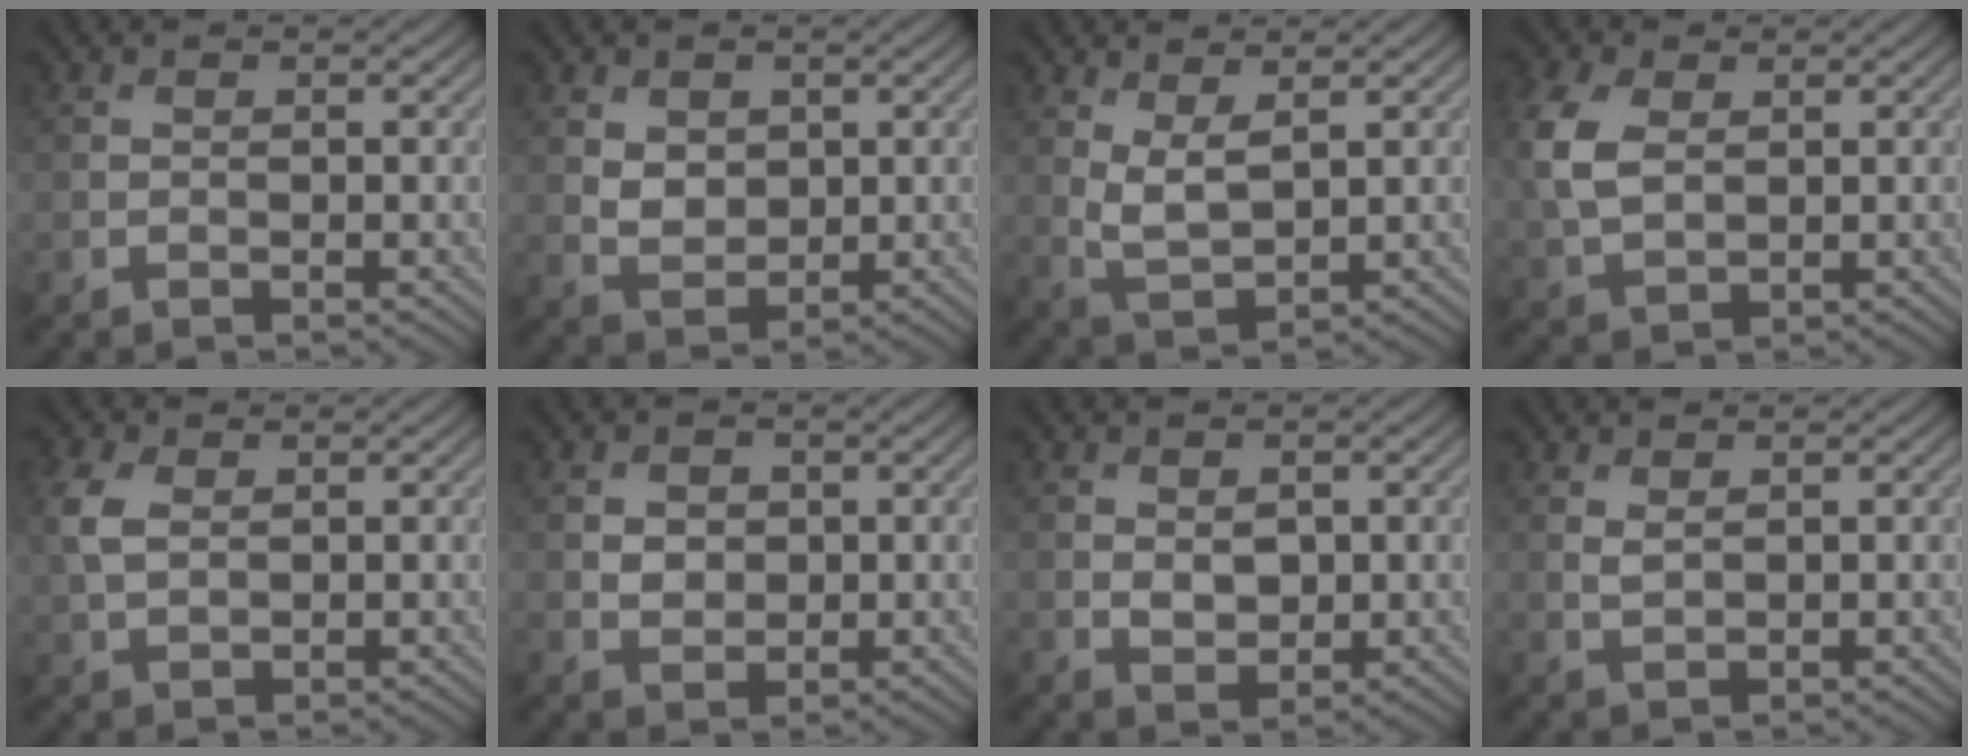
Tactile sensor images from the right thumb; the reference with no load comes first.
{"total": 3.3, "force": [1.2, 2.5, 1.8], "torque": [-0.049, -0.005, 0.024]}
{"total": 3.8, "force": [1.7, 1.5, 3.1], "torque": [-0.078, -0.008, 0.040]}
{"total": 6.8, "force": [1.4, 4.5, 4.9], "torque": [-0.147, 0.008, 0.027]}
{"total": 4.4, "force": [1.1, 2.9, 3.2], "torque": [-0.092, 0.007, 0.020]}
{"total": 2.4, "force": [0.5, 2.0, 1.2], "torque": [-0.032, -0.003, 0.005]}
{"total": 2.4, "force": [0.4, 1.7, 1.6], "torque": [-0.036, -0.006, 0.013]}
{"total": 1.3, "force": [0.9, 0.4, 0.8], "torque": [-0.026, -0.004, 0.023]}